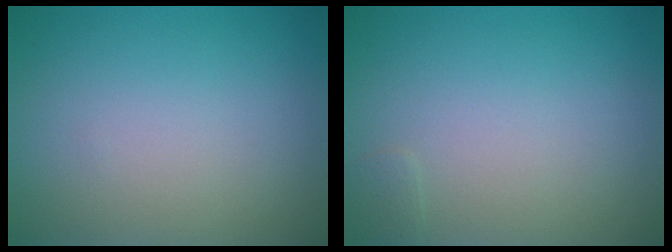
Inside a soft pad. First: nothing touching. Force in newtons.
{"total": 0.5, "press": 0.5, "slide": 0.0}